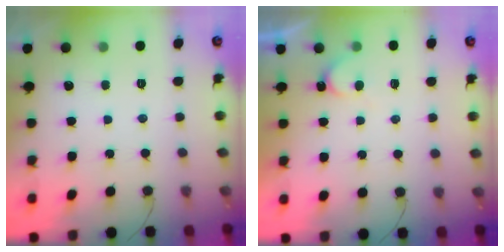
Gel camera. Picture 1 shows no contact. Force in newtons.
{"total": 4.9, "press": 4.9, "slide": 0.4}